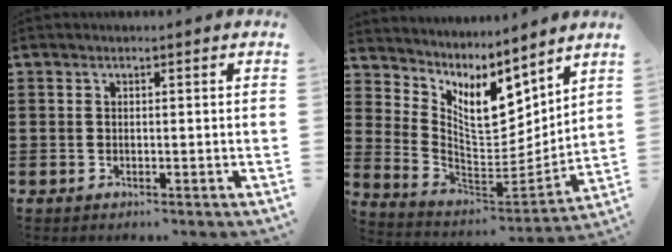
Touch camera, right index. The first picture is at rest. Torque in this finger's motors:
{"motor_torque": [0.61, 1.53, 0.18, 0.03]}